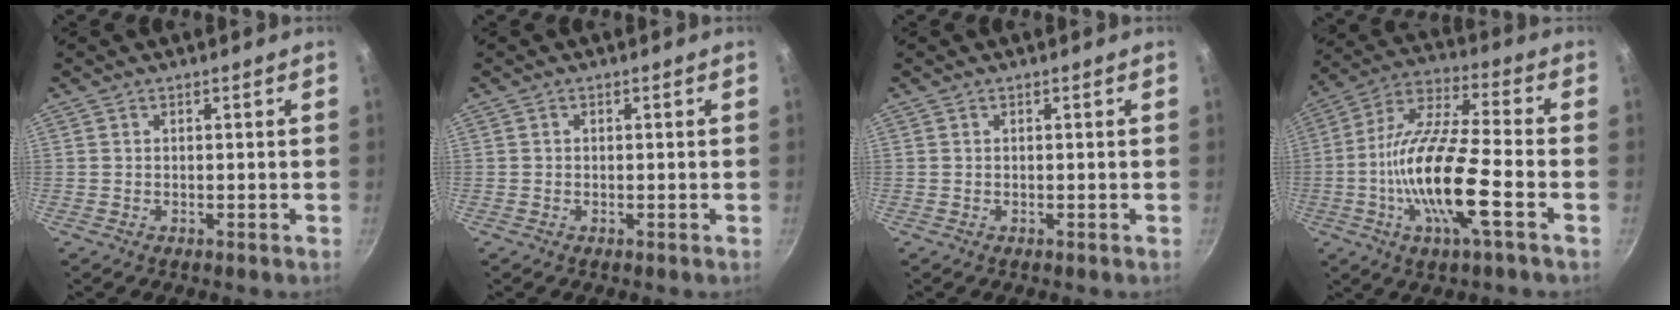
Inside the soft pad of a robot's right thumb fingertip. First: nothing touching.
{"total": 0.0}
{"total": 0.0}
{"total": 17.7, "force": [-4.9, 4.2, 16.5], "torque": [-0.315, 0.030, -0.110]}